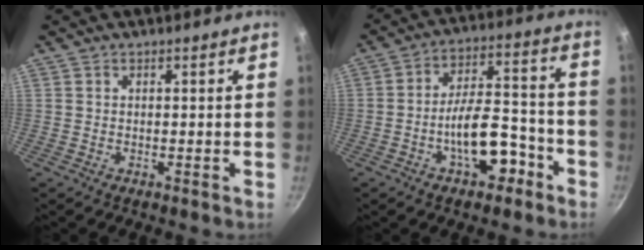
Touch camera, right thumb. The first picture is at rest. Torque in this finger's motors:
{"motor_torque": [2.87, 1.40, 1.45, -1.32, 0.48]}